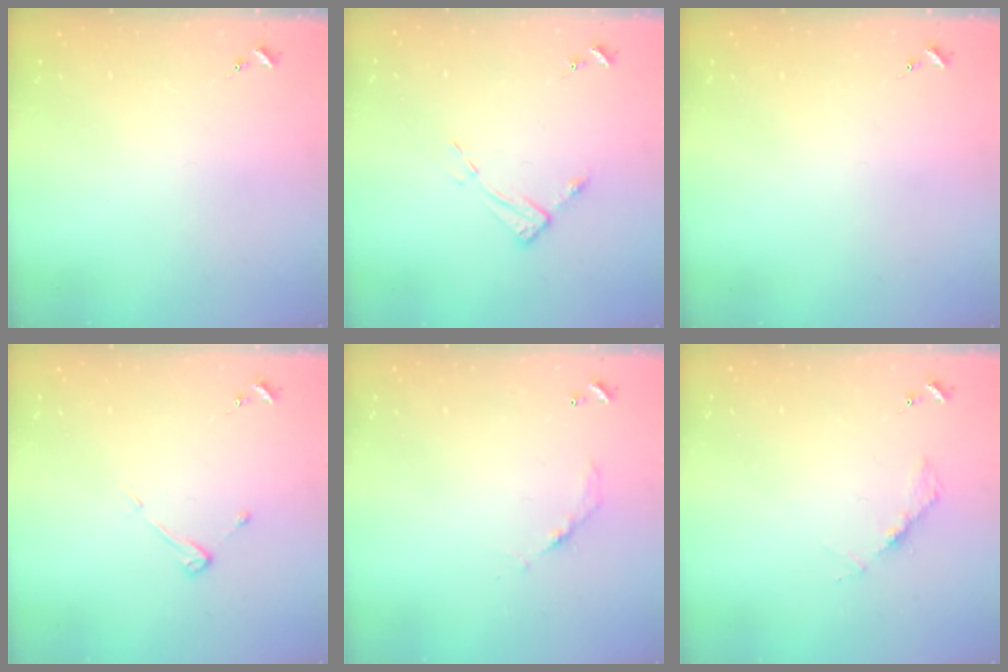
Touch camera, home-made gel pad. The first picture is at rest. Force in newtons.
{"total": 6.5, "press": 6.5, "slide": 0.5}
{"total": 0.0}
{"total": 3.8, "press": 3.8, "slide": 0.4}
{"total": 5.0, "press": 5.0, "slide": 0.3}
{"total": 3.6, "press": 3.6, "slide": 0.5}